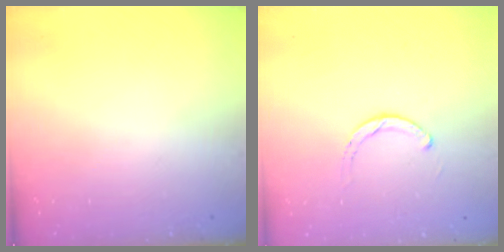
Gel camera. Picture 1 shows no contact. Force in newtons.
{"total": 1.9, "press": 1.9, "slide": 0.2}